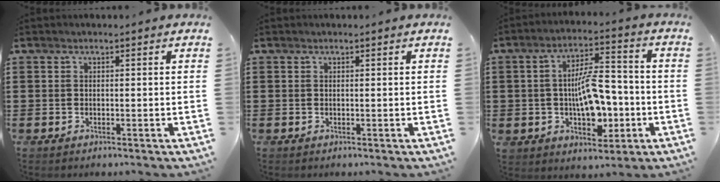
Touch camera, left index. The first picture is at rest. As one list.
[{"total": 0.0}, {"total": 9.4, "force": [-1.4, 5.1, 7.7], "torque": [-0.131, 0.011, -0.028]}]